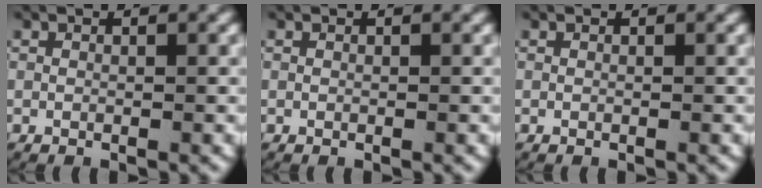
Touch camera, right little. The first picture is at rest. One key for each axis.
{"total": 0.0}
{"total": 0.0}